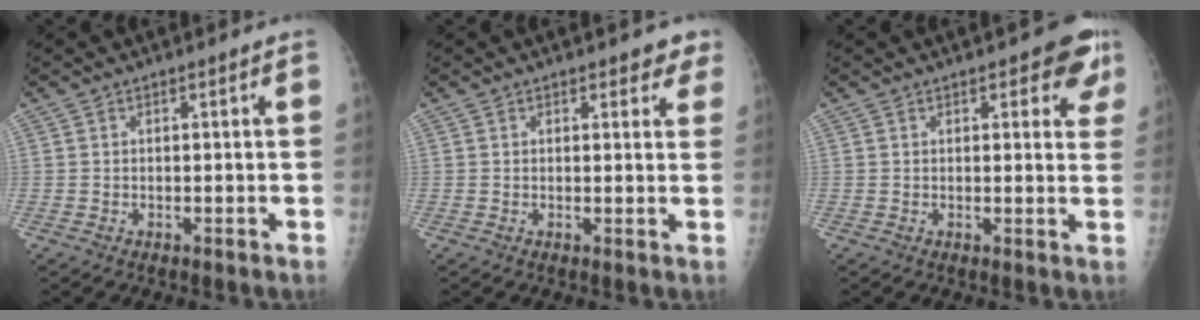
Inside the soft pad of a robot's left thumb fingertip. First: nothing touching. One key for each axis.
{"total": 2.9, "fx": 2.1, "fy": 1.7, "fz": 1.0, "tx": 0.024, "ty": -0.009, "tz": 0.019}
{"total": 5.6, "fx": 3.2, "fy": 2.8, "fz": 3.6, "tx": 0.002, "ty": -0.010, "tz": 0.030}